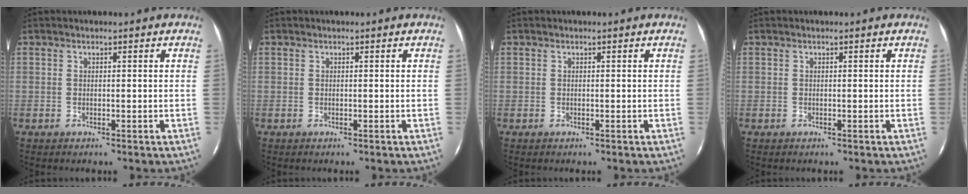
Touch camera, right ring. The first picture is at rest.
{"total": 0.0}
{"total": 0.0}
{"total": 0.0}